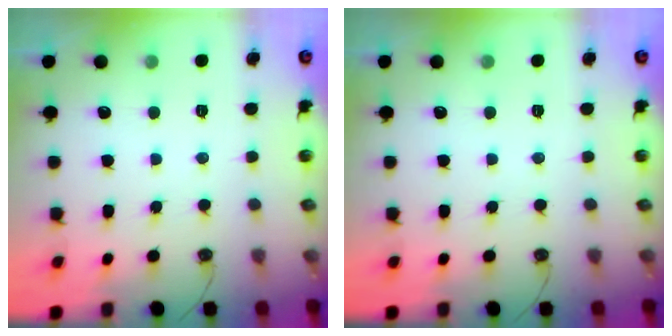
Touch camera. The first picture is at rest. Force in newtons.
{"total": 0.0}